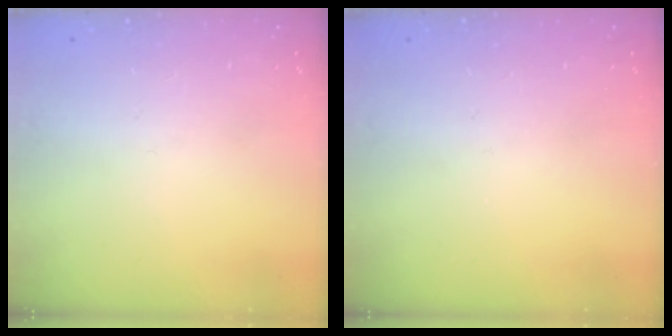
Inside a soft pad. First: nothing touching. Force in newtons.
{"total": 0.0}